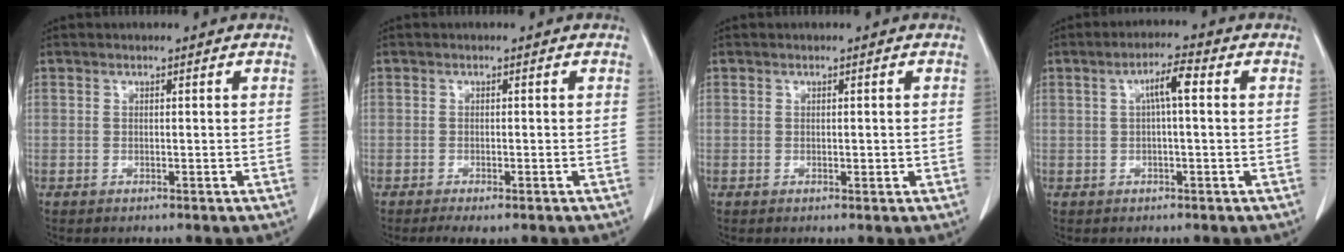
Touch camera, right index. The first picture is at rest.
{"total": 2.4, "force": [-1.7, 0.6, 1.6], "torque": [-0.026, -0.008, -0.025]}
{"total": 0.8, "force": [-0.1, 0.4, 0.7], "torque": [-0.010, -0.001, 0.001]}
{"total": 4.1, "force": [0.7, 0.5, 4.0], "torque": [-0.071, 0.012, 0.011]}